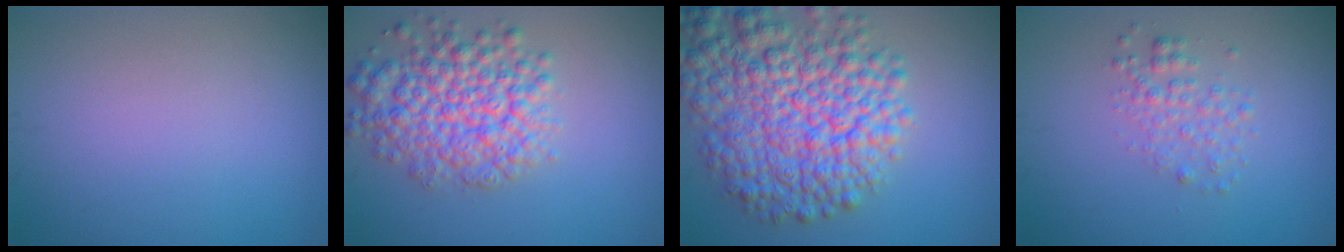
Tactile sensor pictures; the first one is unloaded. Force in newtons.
{"total": 6.5, "press": 6.5, "slide": 0.2}
{"total": 10.7, "press": 10.7, "slide": 0.4}
{"total": 1.9, "press": 1.9, "slide": 0.1}